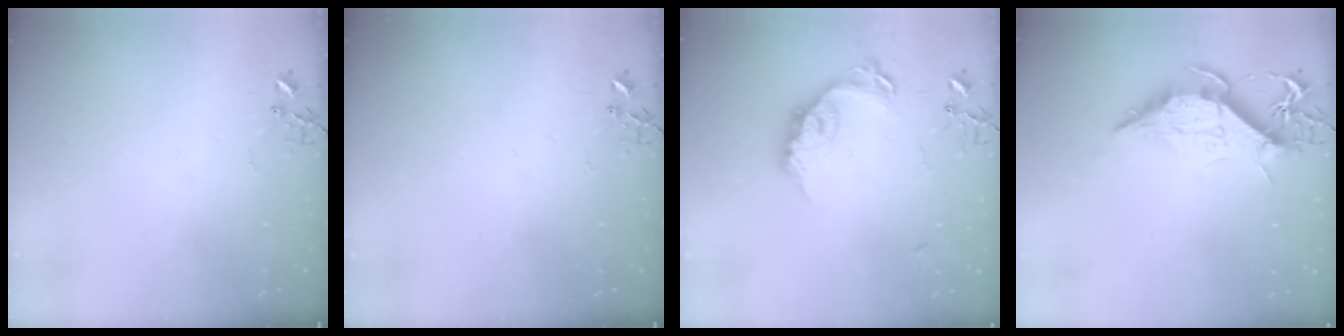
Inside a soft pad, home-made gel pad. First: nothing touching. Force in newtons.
{"total": 0.0}
{"total": 15.0, "press": 15.0, "slide": 0.7}
{"total": 12.6, "press": 12.6, "slide": 1.2}